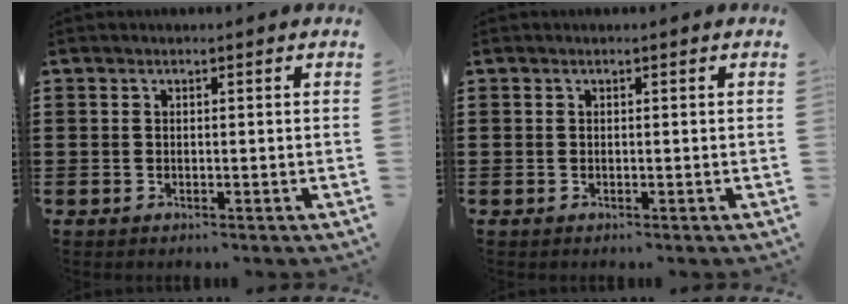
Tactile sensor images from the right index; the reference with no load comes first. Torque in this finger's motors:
{"motor_torque": [0.00, 0.00, 0.00, -0.01]}